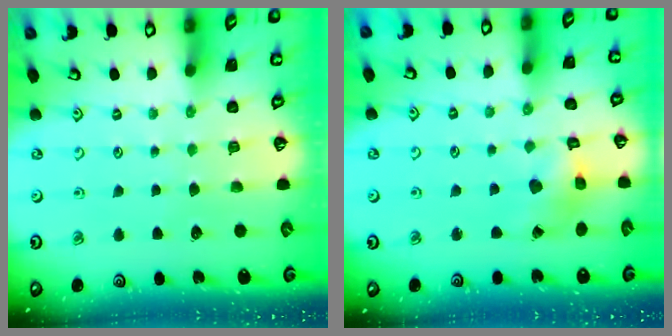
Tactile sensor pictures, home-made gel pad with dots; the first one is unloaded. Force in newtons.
{"total": 7.5, "press": 7.5, "slide": 0.8}